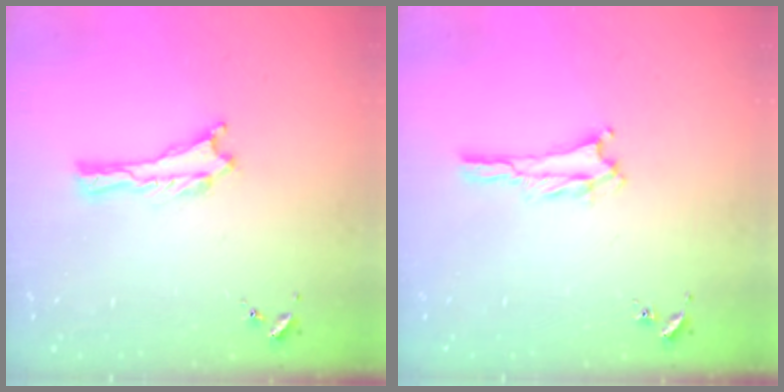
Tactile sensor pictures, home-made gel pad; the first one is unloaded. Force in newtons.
{"total": 2.1, "press": 2.1, "slide": 0.3}